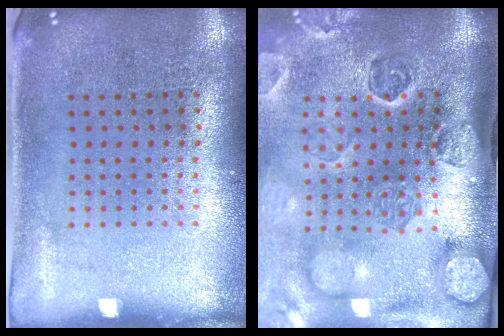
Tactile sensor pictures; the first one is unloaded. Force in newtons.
{"total": 4.6, "press": 3.4, "slide": 3.0}